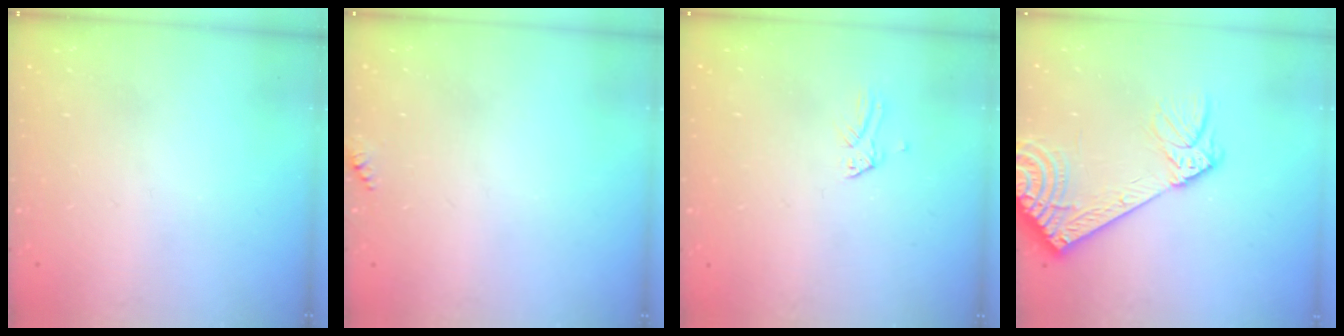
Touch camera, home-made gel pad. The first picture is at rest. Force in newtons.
{"total": 3.5, "press": 3.4, "slide": 0.4}
{"total": 0.0}
{"total": 15.3, "press": 14.9, "slide": 3.3}